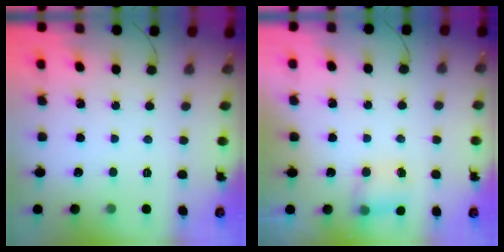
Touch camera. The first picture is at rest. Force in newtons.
{"total": 5.6, "press": 5.6, "slide": 0.6}